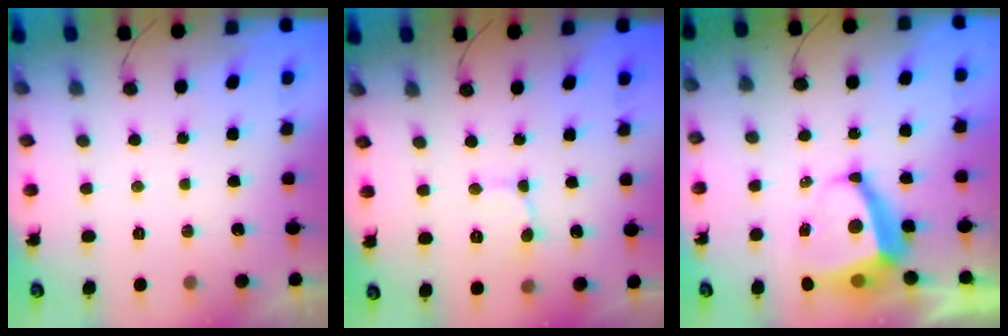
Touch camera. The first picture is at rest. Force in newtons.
{"total": 2.3, "press": 2.3, "slide": 0.2}
{"total": 9.0, "press": 8.9, "slide": 1.1}